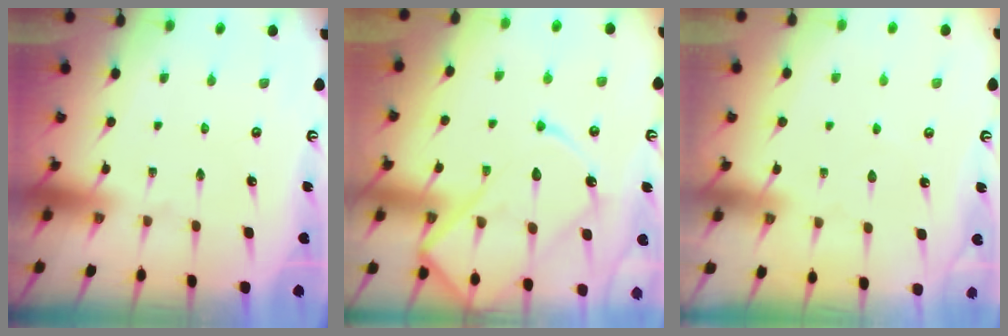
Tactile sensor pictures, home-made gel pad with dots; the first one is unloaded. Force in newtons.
{"total": 16.0, "press": 16.0, "slide": 1.4}
{"total": 2.5, "press": 2.5, "slide": 0.4}